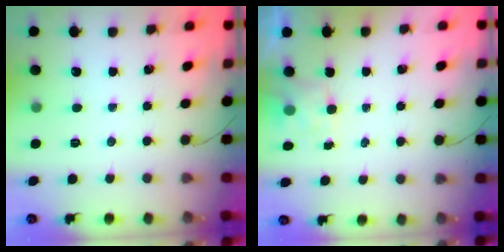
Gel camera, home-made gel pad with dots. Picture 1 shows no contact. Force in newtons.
{"total": 3.9, "press": 3.8, "slide": 1.0}